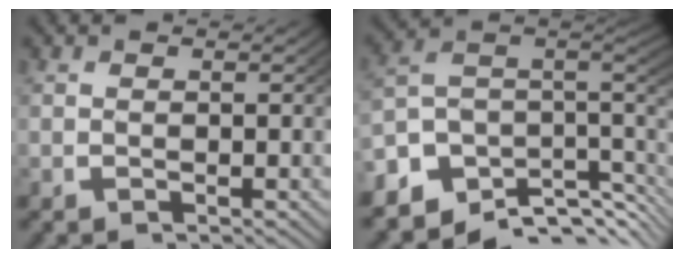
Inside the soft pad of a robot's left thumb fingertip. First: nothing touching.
{"total": 12.7, "force": [-3.5, 8.2, 9.0], "torque": [-0.169, -0.021, -0.049]}